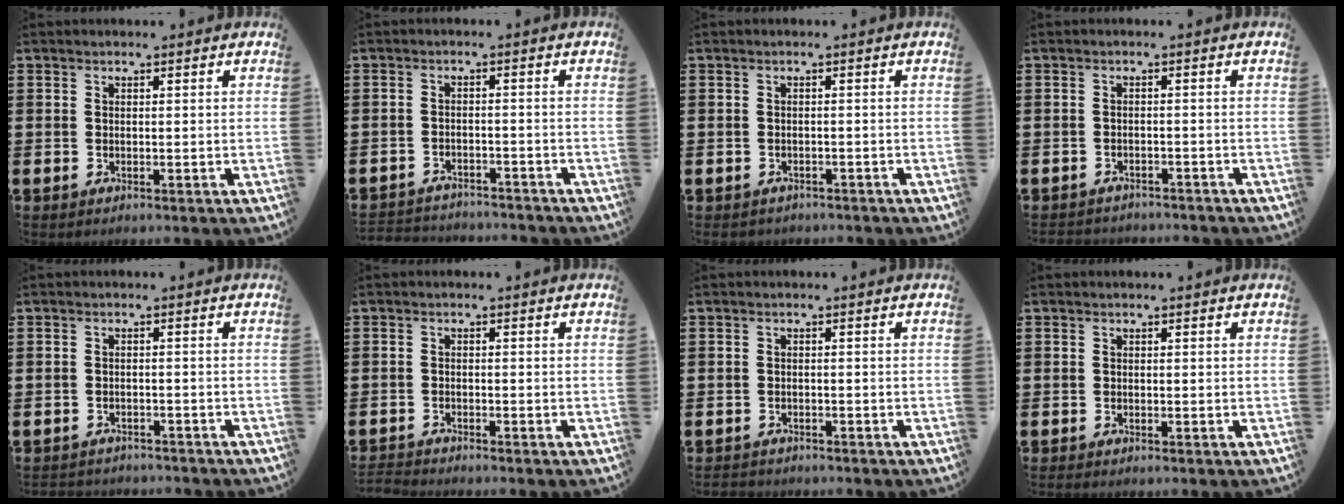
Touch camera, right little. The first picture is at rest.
{"total": 2.5, "force": [-2.5, 0.2, -0.3], "torque": [-0.003, 0.000, -0.055]}
{"total": 0.7, "force": [-0.5, 0.4, 0.0], "torque": [-0.003, 0.000, -0.013]}
{"total": 1.4, "force": [-1.4, 0.2, -0.2], "torque": [-0.002, 0.003, -0.031]}
{"total": 1.5, "force": [-1.5, 0.1, -0.2], "torque": [-0.002, 0.002, -0.034]}
{"total": 1.3, "force": [-1.3, -0.1, 0.1], "torque": [-0.003, 0.002, -0.028]}
{"total": 1.0, "force": [-0.9, 0.2, -0.1], "torque": [-0.001, 0.002, -0.021]}
{"total": 0.0}